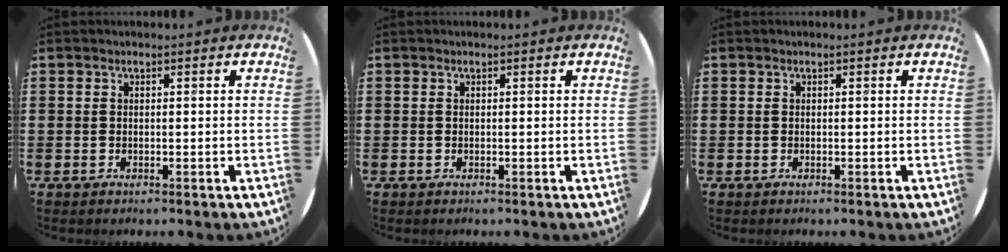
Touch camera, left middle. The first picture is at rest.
{"total": 0.0}
{"total": 0.0}